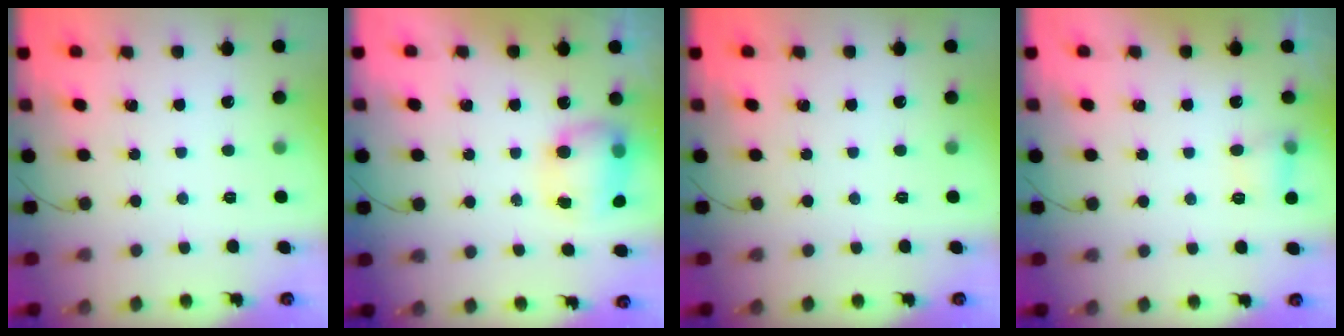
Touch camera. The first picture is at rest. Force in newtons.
{"total": 8.1, "press": 8.0, "slide": 1.4}
{"total": 0.0}
{"total": 5.7, "press": 5.5, "slide": 1.7}